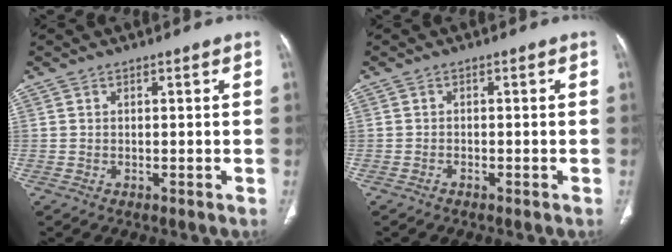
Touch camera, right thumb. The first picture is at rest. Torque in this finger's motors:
{"motor_torque": [-0.35, -0.11, 0.08, 0.31, -0.04]}